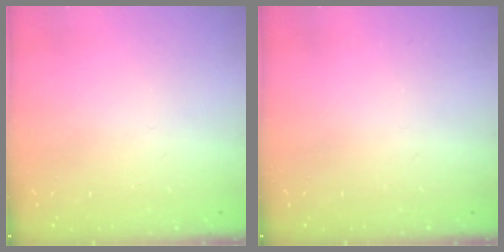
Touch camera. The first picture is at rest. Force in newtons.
{"total": 0.0}